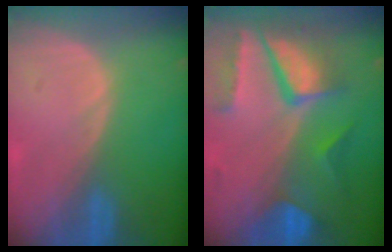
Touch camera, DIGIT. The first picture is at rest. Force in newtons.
{"total": 10.4, "press": 8.8, "slide": 5.6}